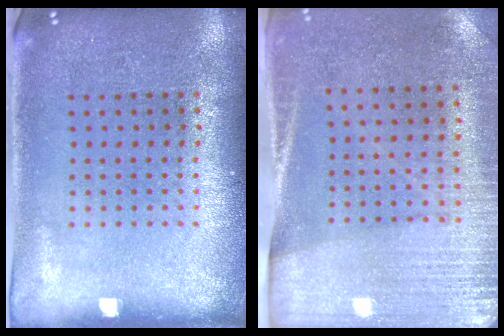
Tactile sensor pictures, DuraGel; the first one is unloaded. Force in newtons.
{"total": 2.7, "press": 2.4, "slide": 1.2}